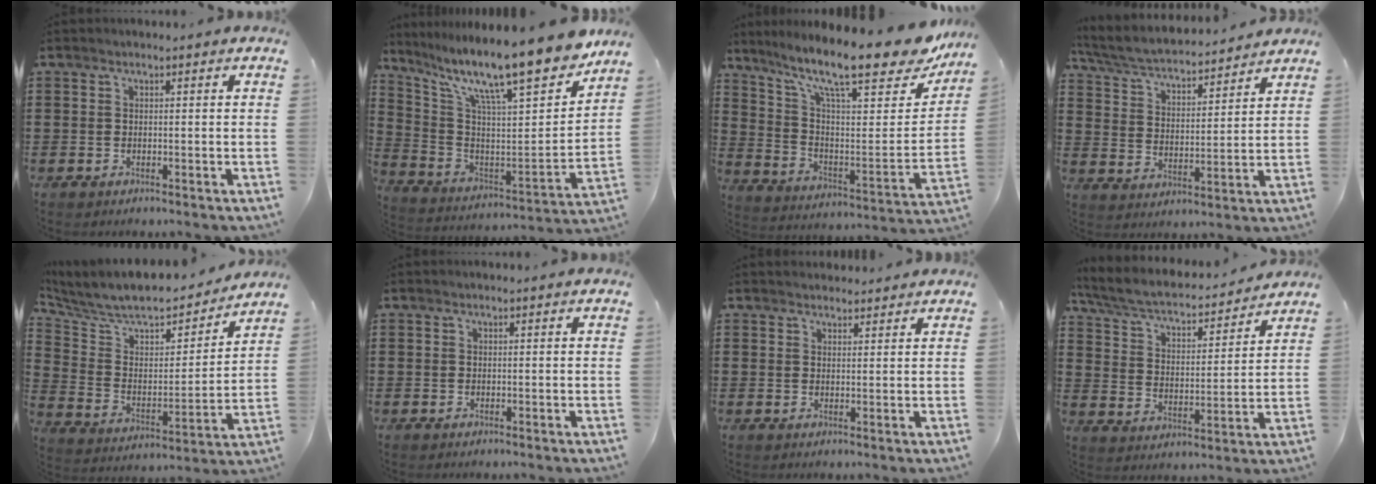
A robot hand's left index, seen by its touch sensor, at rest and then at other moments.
{"total": 14.9, "force": [12.1, 2.2, 8.5], "torque": [-0.168, -0.092, 0.193]}
{"total": 14.3, "force": [11.3, 2.4, 8.6], "torque": [-0.169, -0.085, 0.182]}
{"total": 5.0, "force": [4.6, 0.5, 1.7], "torque": [-0.056, -0.031, 0.075]}
{"total": 7.6, "force": [6.8, 2.3, 2.6], "torque": [-0.087, -0.052, 0.114]}
{"total": 0.0}
{"total": 1.8, "force": [1.8, 0.4, 0.0], "torque": [-0.003, 0.001, 0.035]}
{"total": 5.4, "force": [4.7, 1.1, 2.6], "torque": [-0.073, -0.033, 0.073]}